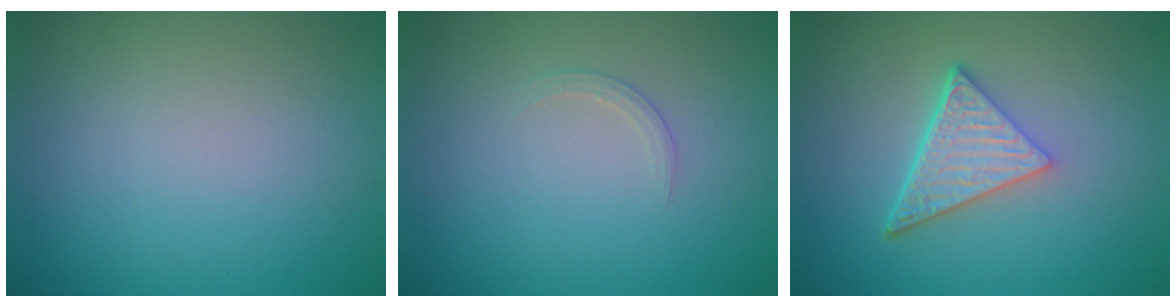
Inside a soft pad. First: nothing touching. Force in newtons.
{"total": 1.0, "press": 1.0, "slide": 0.0}
{"total": 4.8, "press": 3.3, "slide": 3.5}